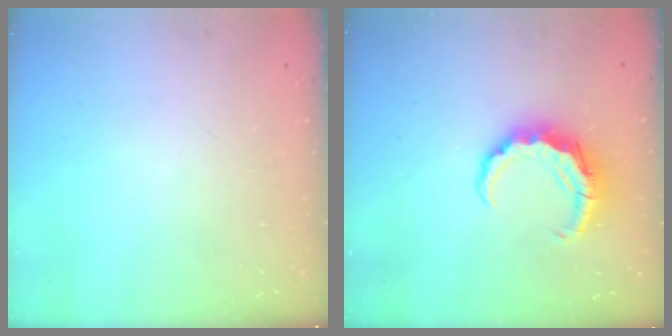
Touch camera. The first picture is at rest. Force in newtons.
{"total": 7.5, "press": 7.5, "slide": 1.0}